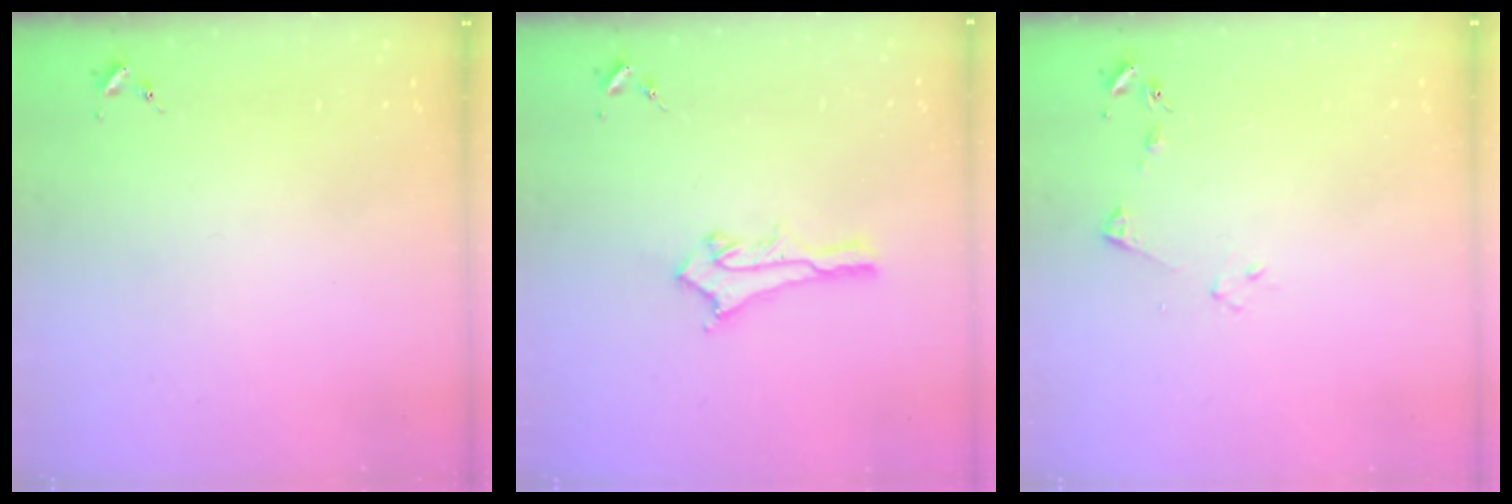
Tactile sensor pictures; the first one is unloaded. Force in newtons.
{"total": 12.5, "press": 12.5, "slide": 1.2}
{"total": 4.5, "press": 4.5, "slide": 0.6}